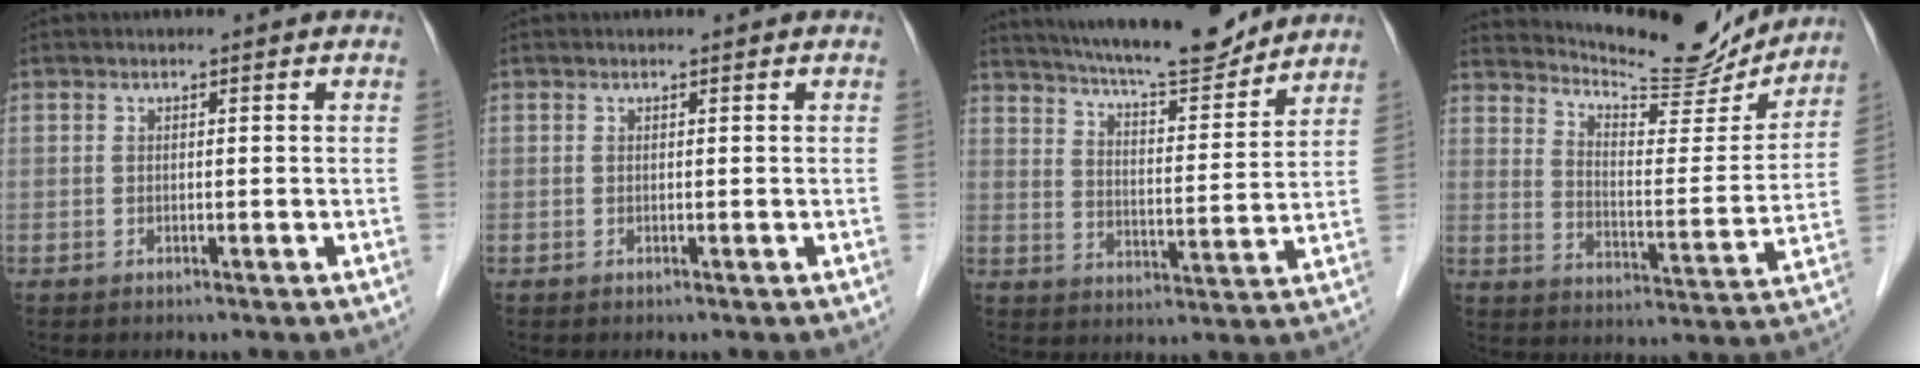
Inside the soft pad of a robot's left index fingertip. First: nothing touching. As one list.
[{"total": 0.0}, {"total": 15.4, "force": [14.0, 1.7, 6.1], "torque": [-0.102, -0.004, 0.211]}, {"total": 17.2, "force": [16.4, 2.7, 4.8], "torque": [-0.079, -0.032, 0.226]}]